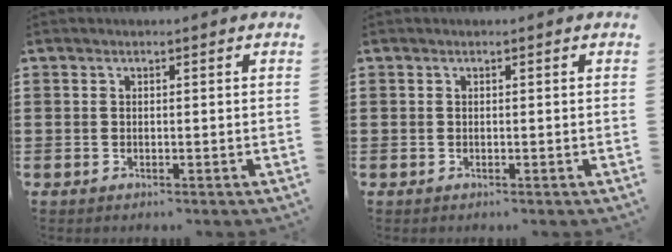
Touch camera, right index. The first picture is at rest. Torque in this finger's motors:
{"motor_torque": [-0.57, 1.57, 0.00, 0.00]}